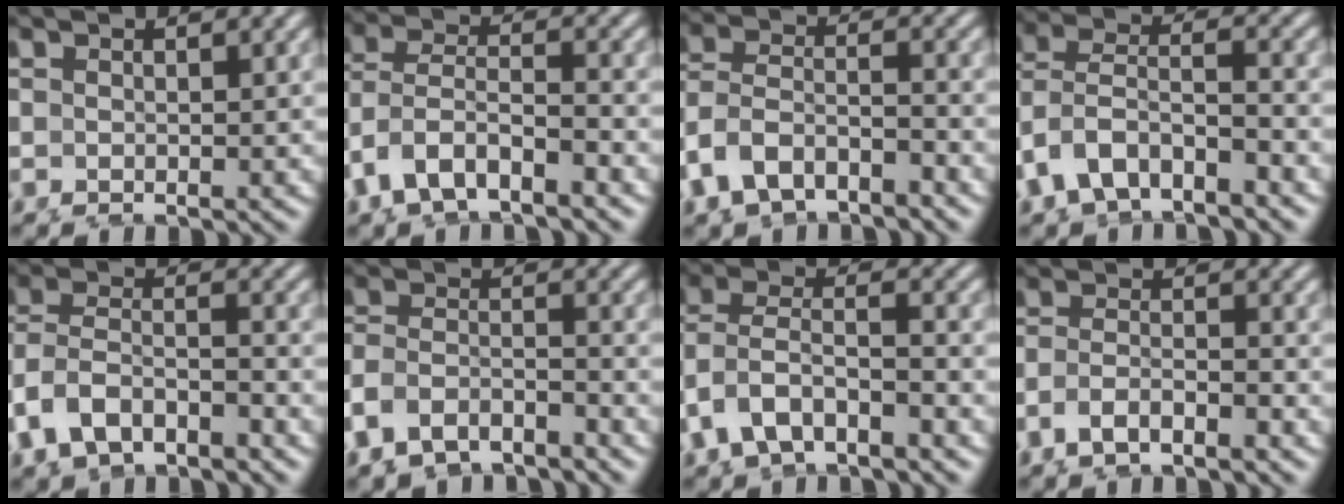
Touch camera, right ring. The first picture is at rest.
{"total": 7.5, "force": [-1.4, 6.6, 3.3], "torque": [-0.101, -0.029, -0.018]}
{"total": 8.6, "force": [-2.7, 7.8, 2.7], "torque": [-0.108, -0.037, -0.041]}
{"total": 8.3, "force": [-1.9, 7.5, 2.9], "torque": [-0.104, -0.028, -0.031]}
{"total": 8.1, "force": [-1.8, 7.4, 3.0], "torque": [-0.111, -0.031, -0.027]}
{"total": 8.0, "force": [-3.7, 6.9, 1.7], "torque": [-0.075, -0.033, -0.062]}
{"total": 6.4, "force": [-0.9, 5.6, 2.9], "torque": [-0.100, -0.029, -0.005]}
{"total": 5.2, "force": [-2.1, 4.2, 2.2], "torque": [-0.071, -0.025, -0.030]}